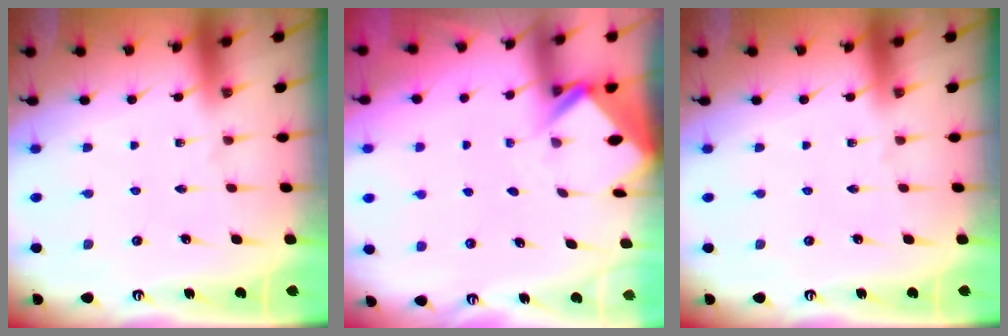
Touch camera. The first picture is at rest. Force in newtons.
{"total": 3.0, "press": 3.0, "slide": 0.2}
{"total": 0.0}